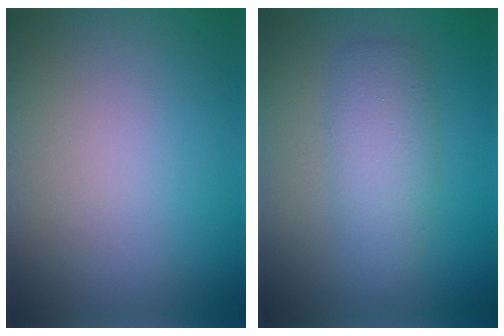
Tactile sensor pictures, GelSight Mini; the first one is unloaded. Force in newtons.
{"total": 2.3, "press": 2.3, "slide": 0.2}